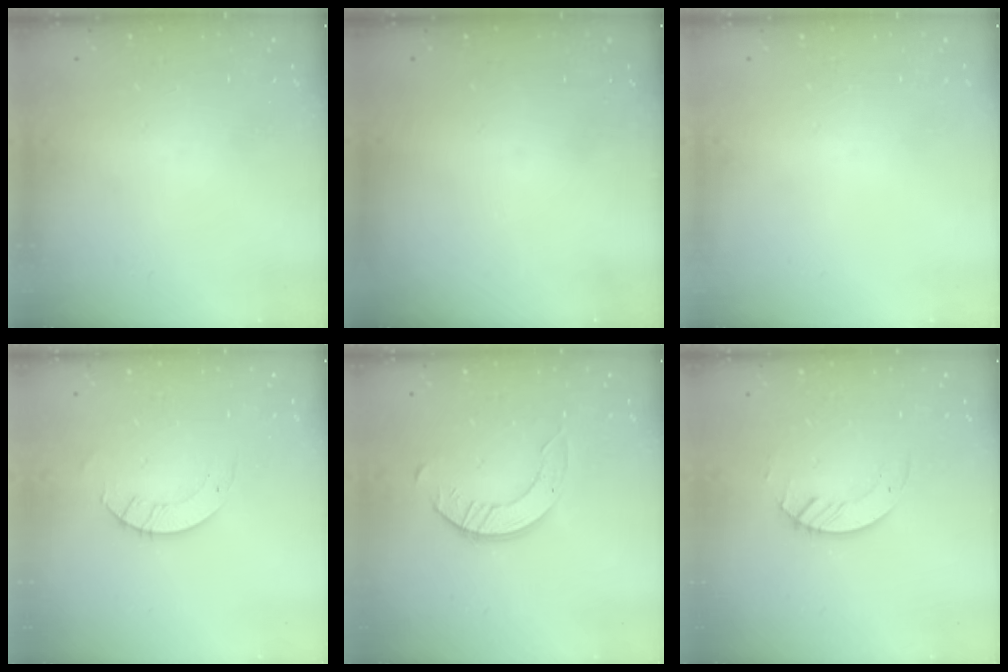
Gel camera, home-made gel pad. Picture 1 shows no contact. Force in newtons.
{"total": 0.0}
{"total": 0.0}
{"total": 3.2, "press": 3.2, "slide": 0.3}
{"total": 4.2, "press": 4.2, "slide": 0.4}
{"total": 2.6, "press": 2.6, "slide": 0.3}